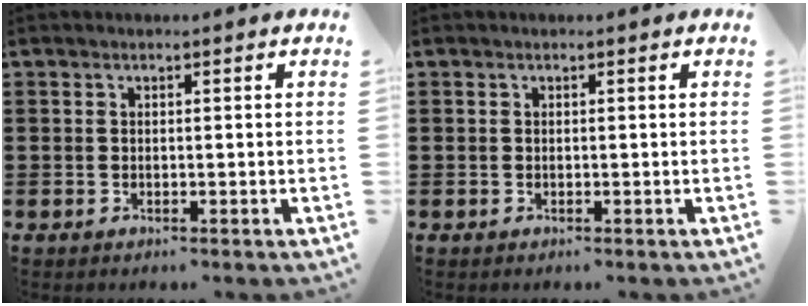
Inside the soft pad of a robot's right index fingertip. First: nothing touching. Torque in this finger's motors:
{"motor_torque": [0.25, 0.52, 0.00, 0.00]}